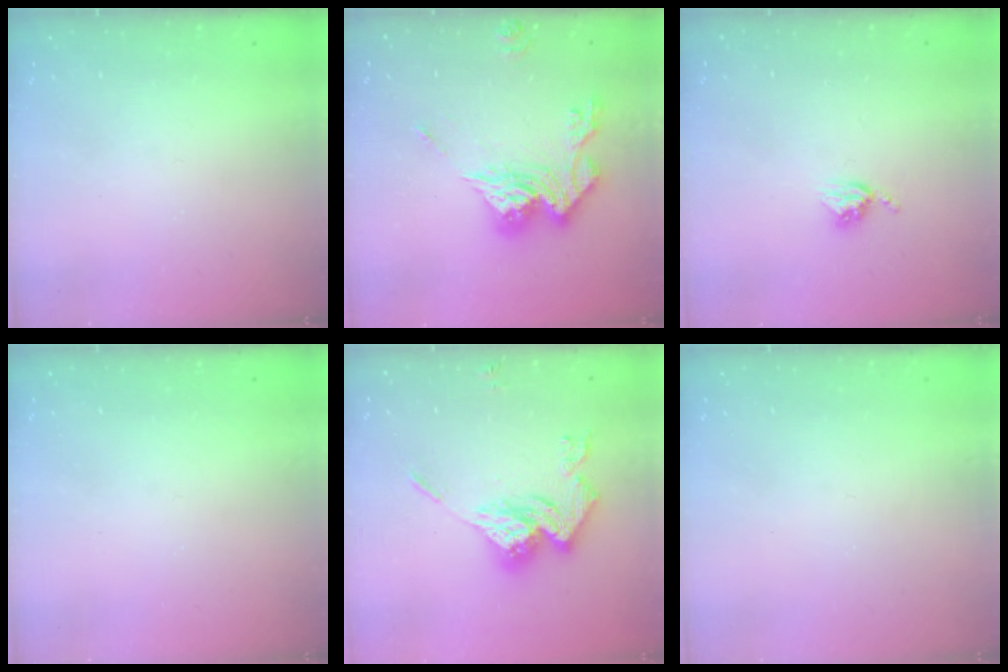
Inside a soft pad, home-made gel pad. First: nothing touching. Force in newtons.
{"total": 16.4, "press": 16.3, "slide": 1.9}
{"total": 4.3, "press": 4.2, "slide": 0.5}
{"total": 0.0}
{"total": 16.4, "press": 16.4, "slide": 1.7}
{"total": 0.7, "press": 0.7, "slide": 0.1}